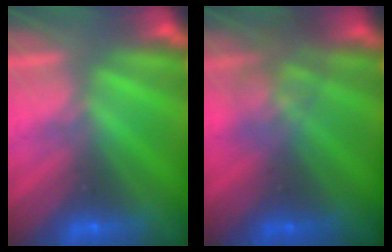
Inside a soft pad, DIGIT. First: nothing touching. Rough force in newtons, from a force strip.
{"total": 2.5}